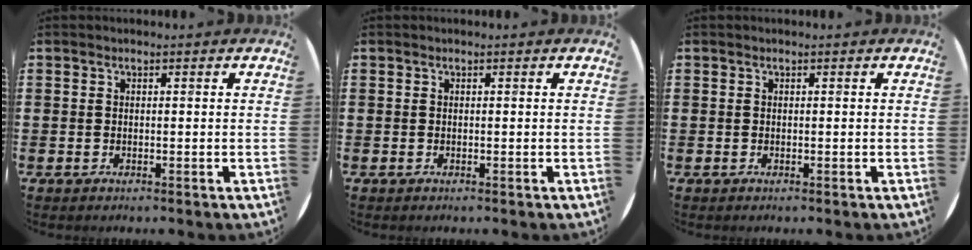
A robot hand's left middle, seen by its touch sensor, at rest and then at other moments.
{"total": 0.0}
{"total": 0.0}